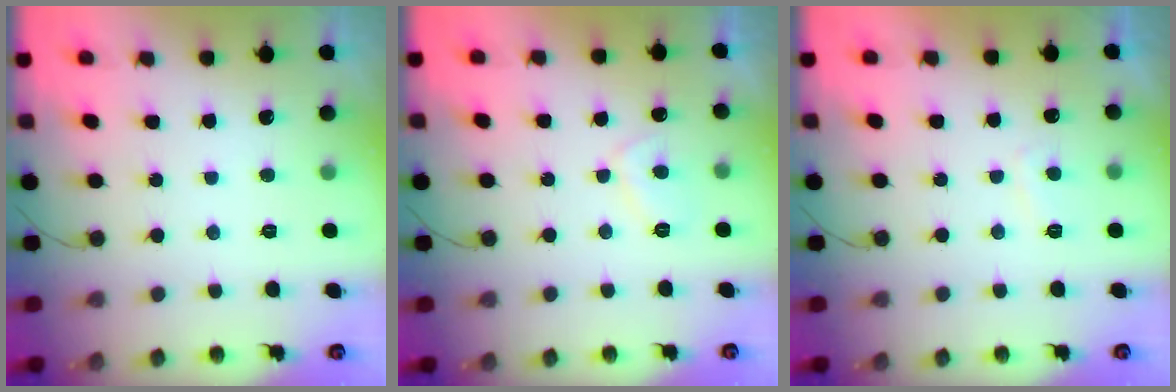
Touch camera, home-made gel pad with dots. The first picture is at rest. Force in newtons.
{"total": 3.2, "press": 3.1, "slide": 0.6}
{"total": 2.3, "press": 2.2, "slide": 0.7}